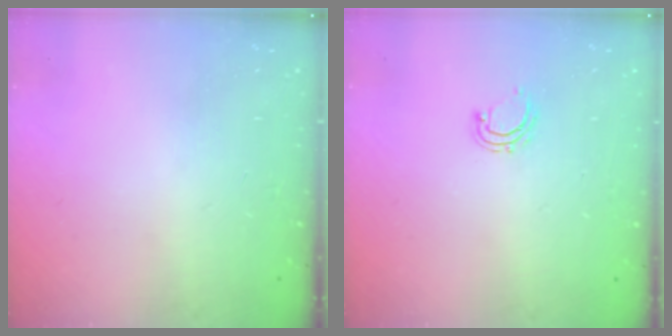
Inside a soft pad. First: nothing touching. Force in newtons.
{"total": 5.2, "press": 5.1, "slide": 1.0}